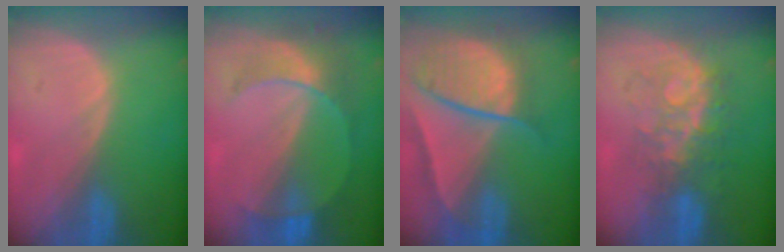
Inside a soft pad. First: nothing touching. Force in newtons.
{"total": 7.6, "press": 6.8, "slide": 3.5}
{"total": 10.2, "press": 8.6, "slide": 5.4}
{"total": 7.7, "press": 7.4, "slide": 2.1}